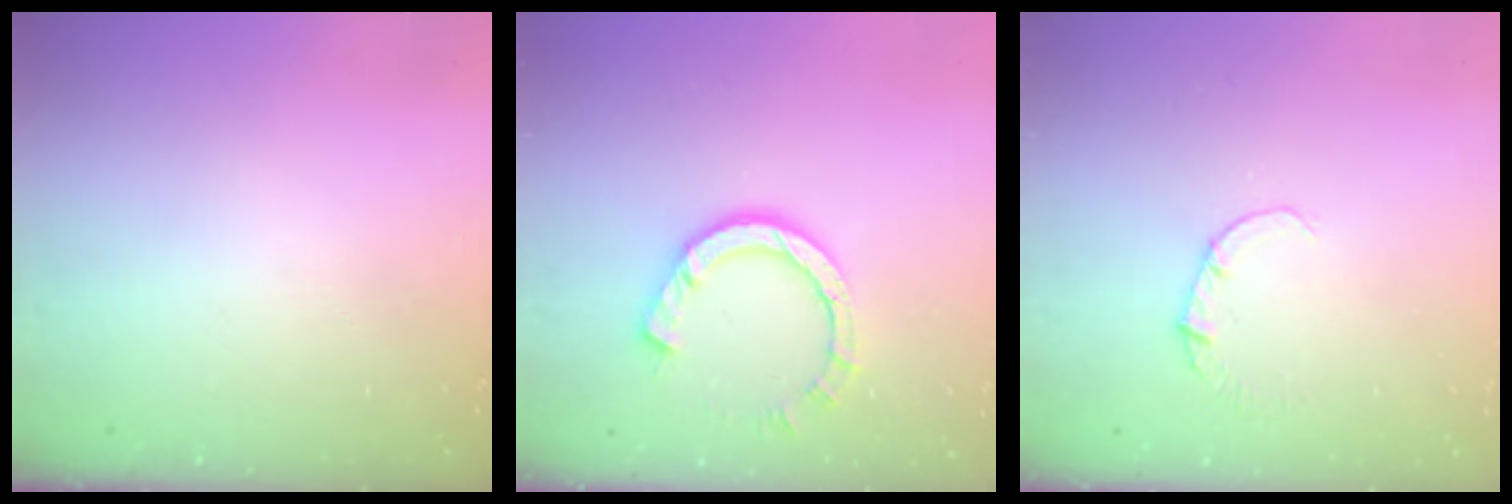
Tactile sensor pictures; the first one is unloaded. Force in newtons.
{"total": 7.7, "press": 7.7, "slide": 0.6}
{"total": 1.9, "press": 1.9, "slide": 0.3}